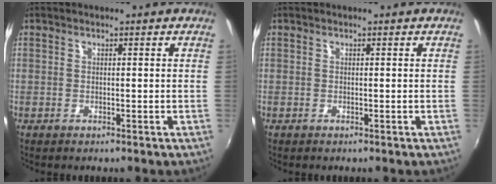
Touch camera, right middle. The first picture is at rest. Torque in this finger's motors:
{"motor_torque": [-2.02, -0.12, -0.04, 0.00]}